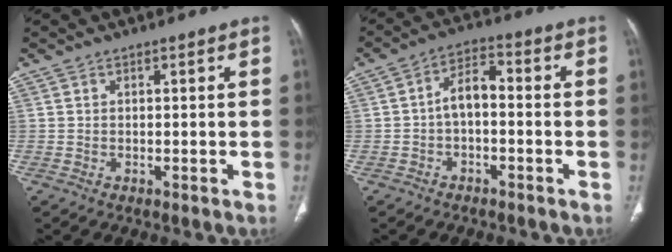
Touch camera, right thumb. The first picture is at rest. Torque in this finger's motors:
{"motor_torque": [0.79, 1.01, 0.59, -0.04, 0.02]}